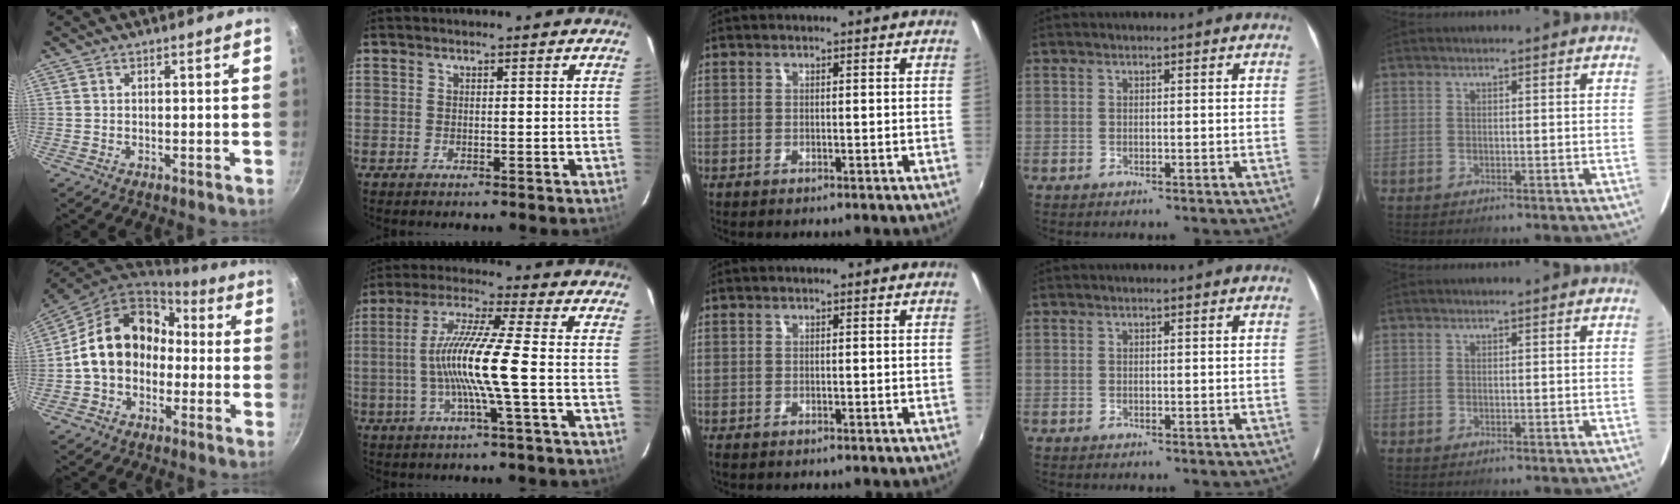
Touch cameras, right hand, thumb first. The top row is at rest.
{"thumb": {"total": 16.4, "force": [-0.1, 13.0, 10.0], "torque": [-0.142, 0.060, -0.012]}, "index": {"total": 12.2, "force": [-2.2, -1.2, 12.0], "torque": [-0.235, 0.001, -0.042]}, "middle": {"total": 0.6, "force": [-0.5, -0.1, 0.3], "torque": [-0.009, -0.003, -0.008]}}